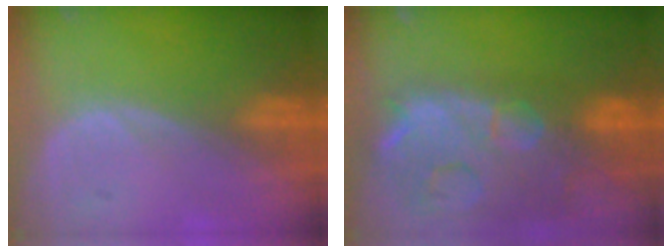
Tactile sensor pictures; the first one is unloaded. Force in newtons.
{"total": 14.9, "press": 12.0, "slide": 8.9}